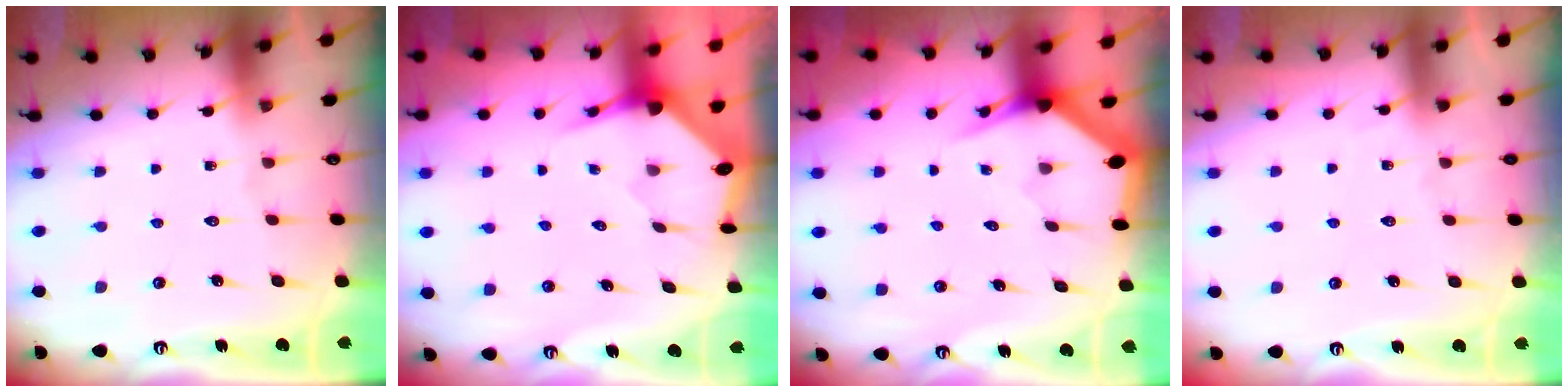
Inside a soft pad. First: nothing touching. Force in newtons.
{"total": 3.7, "press": 3.6, "slide": 0.5}
{"total": 3.2, "press": 3.2, "slide": 0.0}
{"total": 4.8, "press": 4.7, "slide": 0.6}